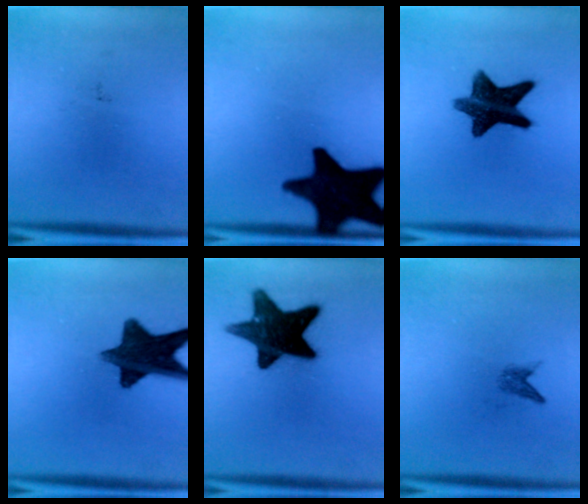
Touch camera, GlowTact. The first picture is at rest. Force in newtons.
{"total": 18.7}
{"total": 12.0}
{"total": 12.8}
{"total": 15.0}
{"total": 1.3}